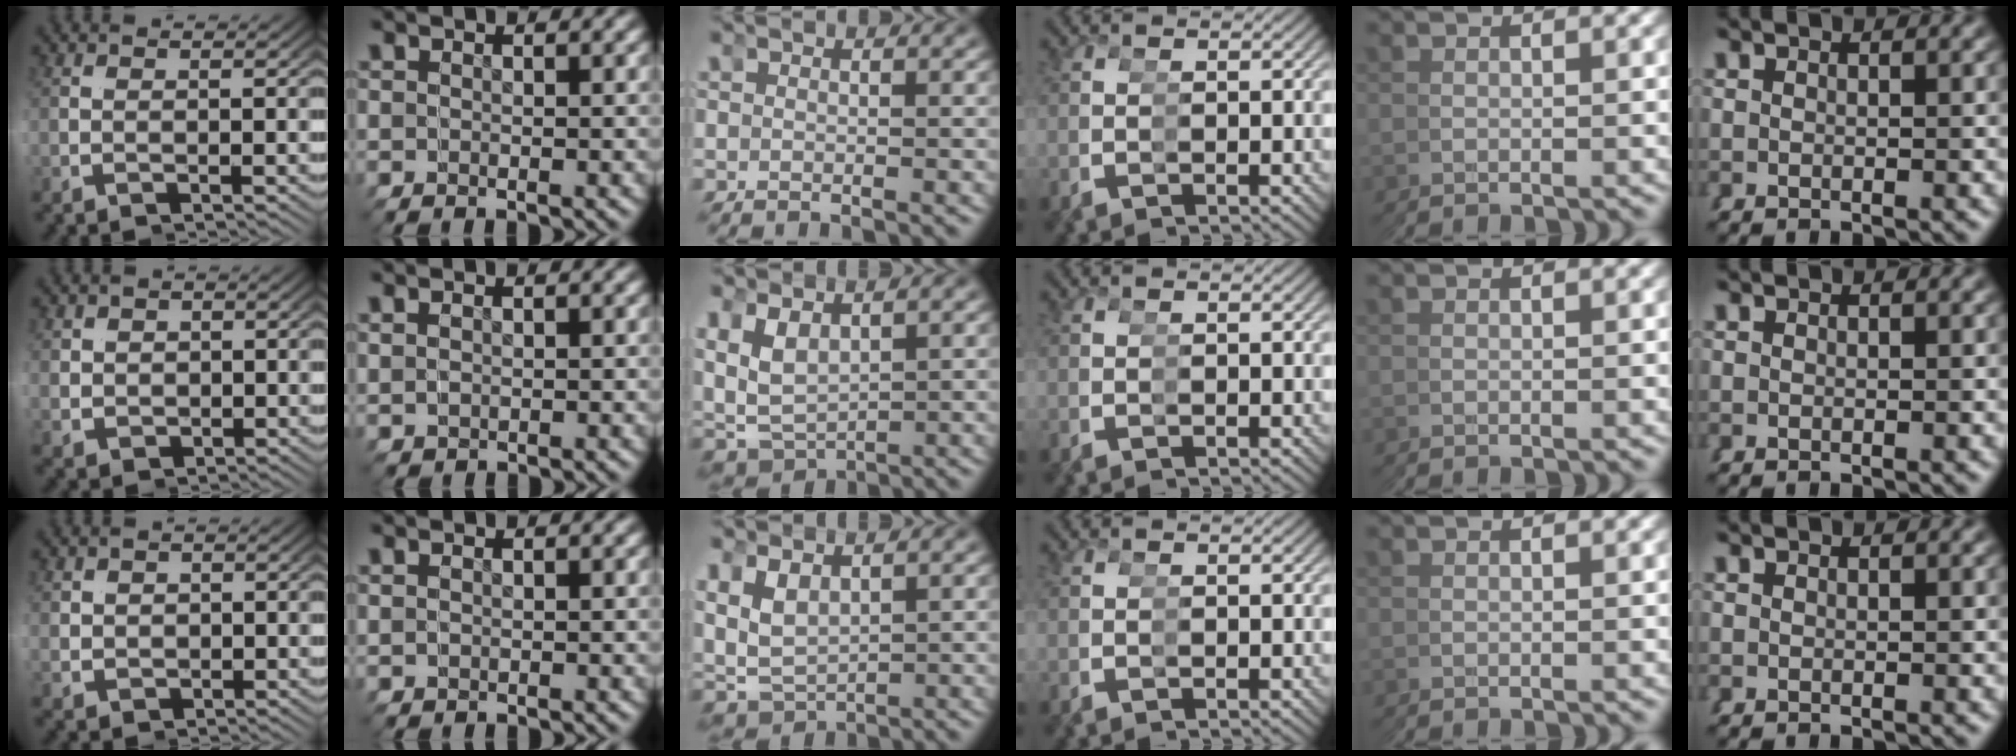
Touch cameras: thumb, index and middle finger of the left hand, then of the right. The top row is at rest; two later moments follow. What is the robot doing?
{"motion": "grasp_and_lifting", "object": "hoodie"}